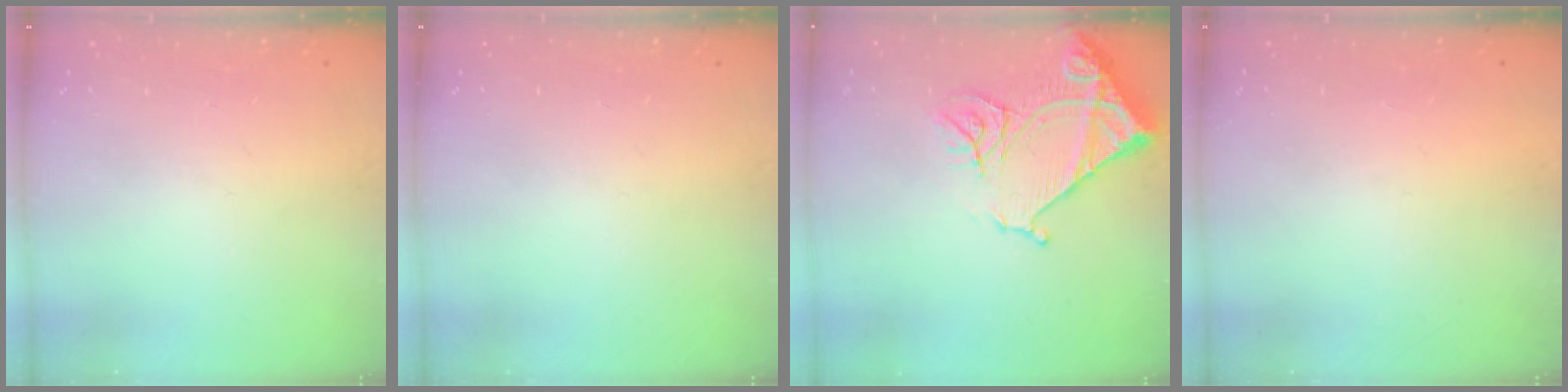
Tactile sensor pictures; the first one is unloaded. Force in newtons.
{"total": 0.0}
{"total": 14.4, "press": 14.3, "slide": 1.7}
{"total": 1.6, "press": 1.6, "slide": 0.1}